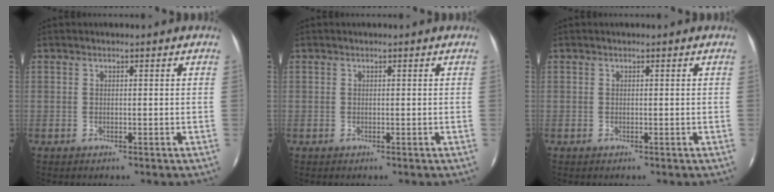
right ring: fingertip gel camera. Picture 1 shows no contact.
{"total": 0.0}
{"total": 0.0}